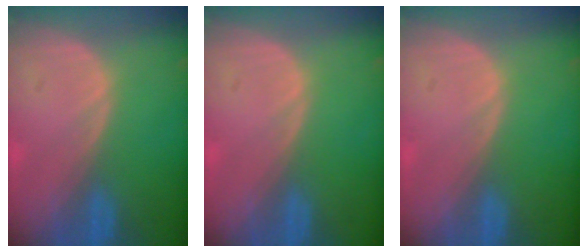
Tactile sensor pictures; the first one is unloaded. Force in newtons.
{"total": 0.0}
{"total": 0.0}